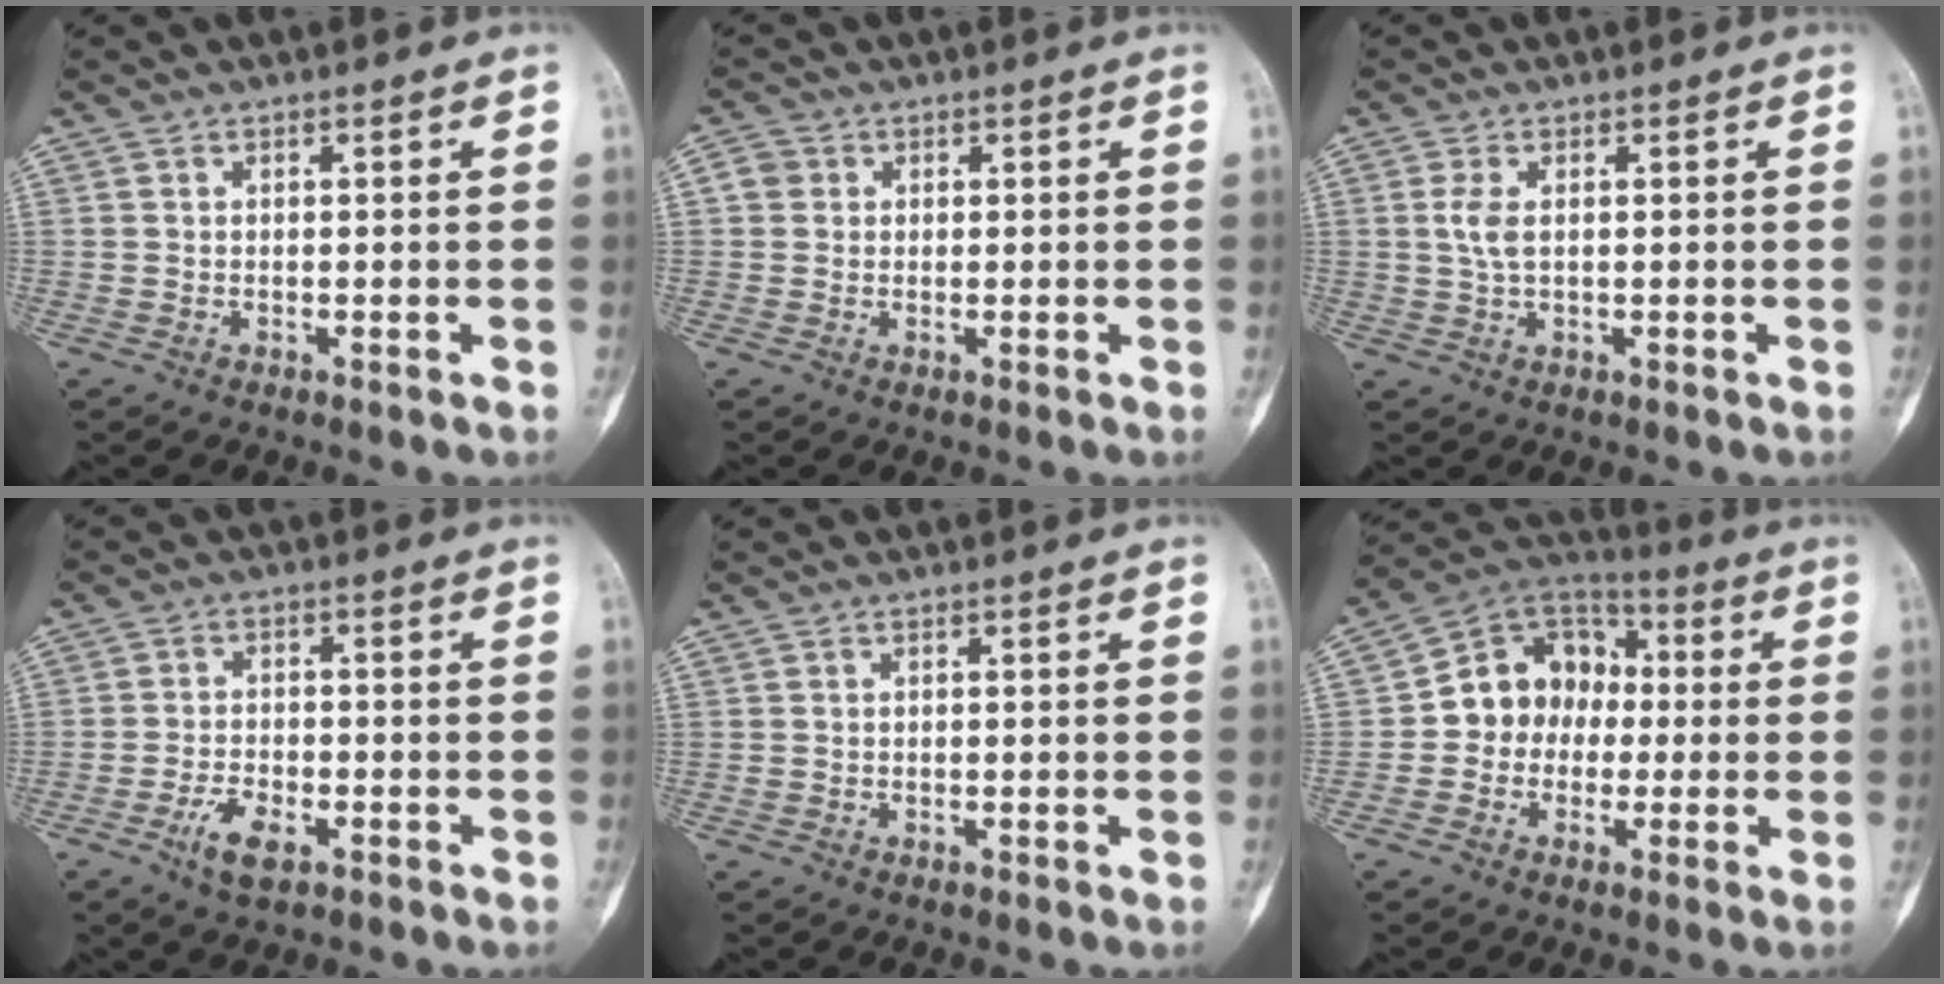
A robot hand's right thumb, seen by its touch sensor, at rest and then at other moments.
{"total": 2.4, "force": [0.5, 2.3, 0.8], "torque": [-0.003, 0.005, 0.006]}
{"total": 2.8, "force": [0.6, 1.6, 2.1], "torque": [-0.057, 0.002, 0.014]}
{"total": 5.3, "force": [-2.9, 2.3, 3.8], "torque": [-0.070, 0.010, -0.051]}
{"total": 0.0}
{"total": 12.6, "force": [-0.5, 10.7, 6.8], "torque": [-0.064, 0.037, -0.022]}